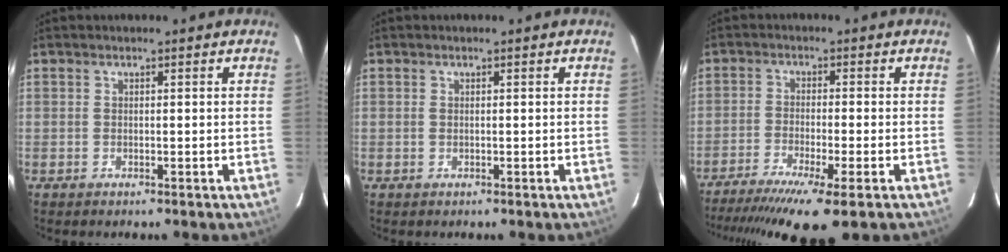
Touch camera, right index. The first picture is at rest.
{"total": 0.0}
{"total": 14.1, "force": [-10.2, 1.0, 9.6], "torque": [-0.195, -0.045, -0.167]}